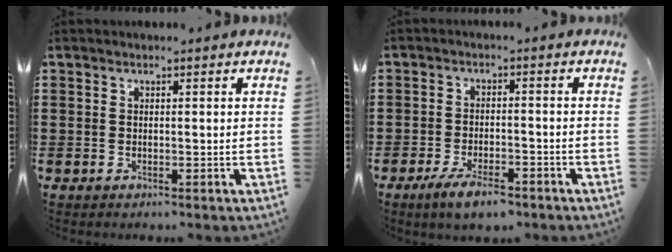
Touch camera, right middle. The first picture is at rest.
{"total": 4.6, "force": [-3.4, 1.3, 2.8], "torque": [-0.057, 0.000, -0.065]}